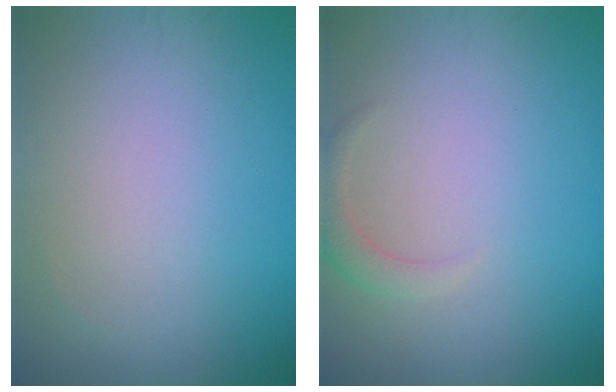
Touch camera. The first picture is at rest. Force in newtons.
{"total": 1.6, "press": 1.6, "slide": 0.1}